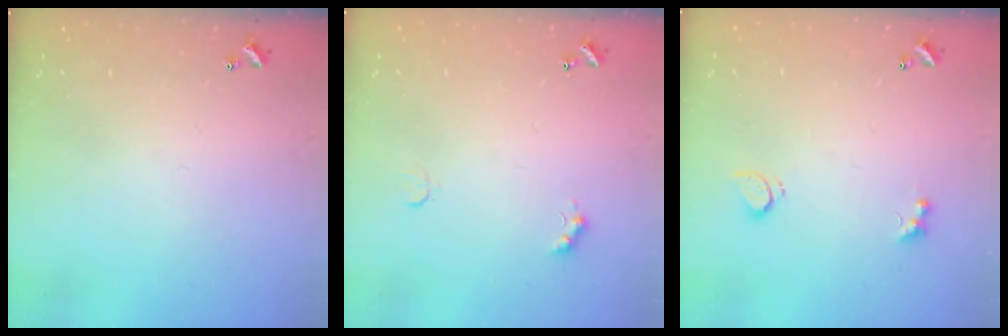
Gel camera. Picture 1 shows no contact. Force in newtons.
{"total": 2.4, "press": 2.3, "slide": 0.5}
{"total": 3.0, "press": 2.7, "slide": 1.1}